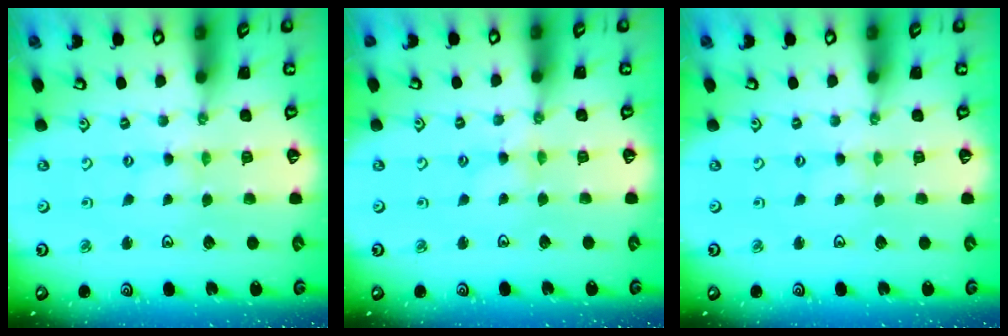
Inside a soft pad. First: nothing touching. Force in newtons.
{"total": 2.5, "press": 2.5, "slide": 0.2}
{"total": 0.0}